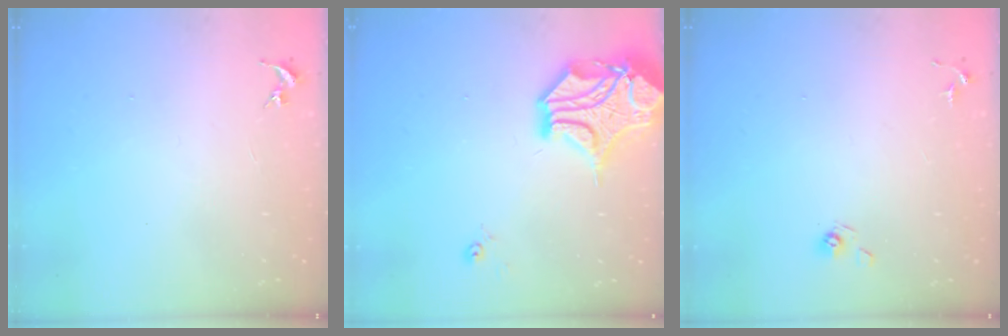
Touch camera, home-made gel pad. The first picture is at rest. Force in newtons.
{"total": 16.9, "press": 16.8, "slide": 2.5}
{"total": 5.4, "press": 5.2, "slide": 1.4}